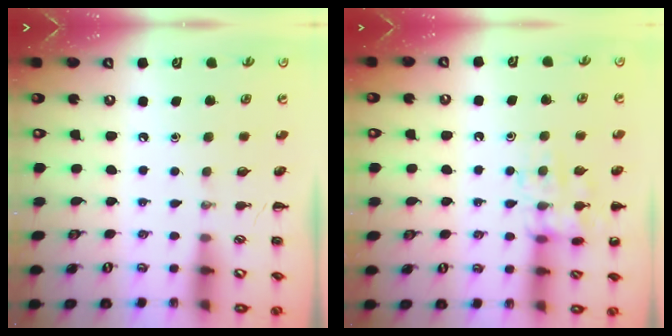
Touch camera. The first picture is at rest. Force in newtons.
{"total": 13.3, "press": 13.3, "slide": 0.8}